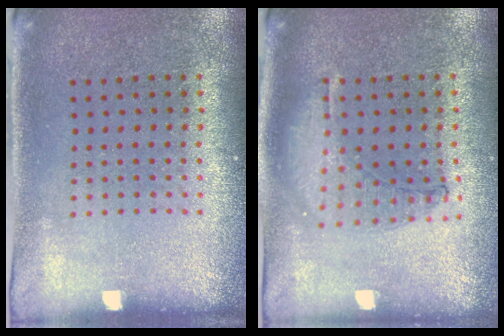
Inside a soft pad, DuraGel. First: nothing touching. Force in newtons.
{"total": 0.9, "press": 0.9, "slide": 0.3}